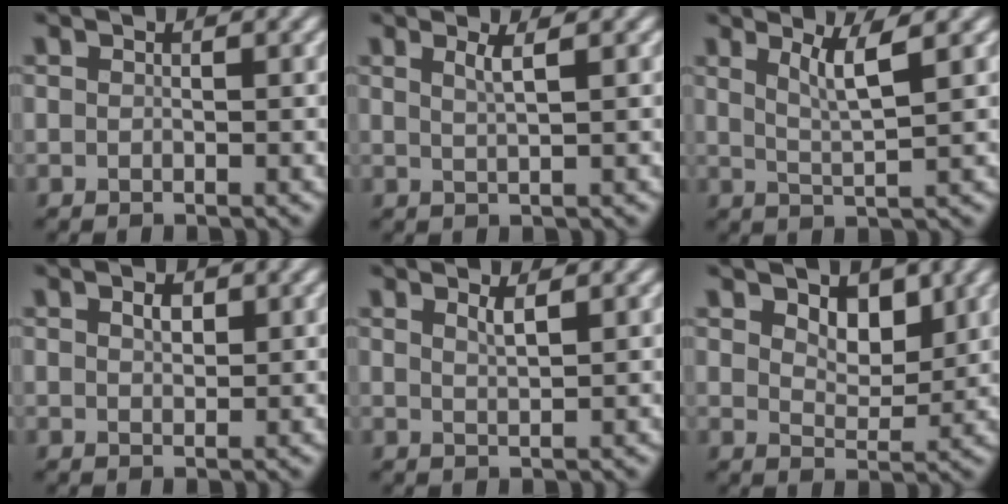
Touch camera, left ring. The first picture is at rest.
{"total": 1.8, "force": [0.8, 0.5, 1.5], "torque": [-0.021, 0.001, 0.009]}
{"total": 3.2, "force": [1.5, 0.6, 2.8], "torque": [-0.046, -0.003, 0.030]}
{"total": 1.4, "force": [0.6, 0.8, 0.9], "torque": [-0.016, 0.001, 0.012]}
{"total": 1.4, "force": [0.8, 0.3, 1.1], "torque": [-0.015, 0.002, 0.012]}
{"total": 3.1, "force": [1.6, 1.8, 1.9], "torque": [-0.040, -0.007, 0.024]}